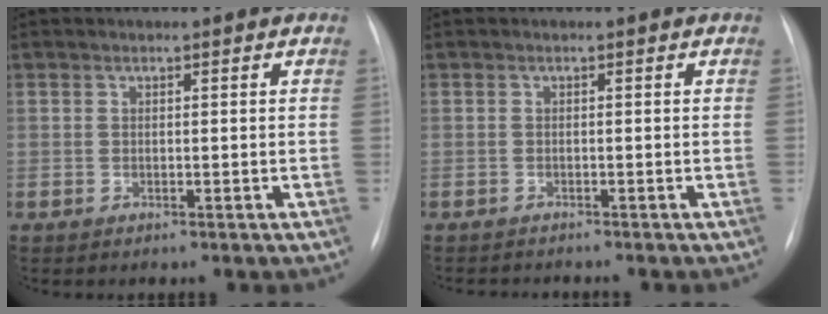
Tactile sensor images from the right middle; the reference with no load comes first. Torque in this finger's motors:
{"motor_torque": [0.10, -0.11, -0.03, -0.01]}